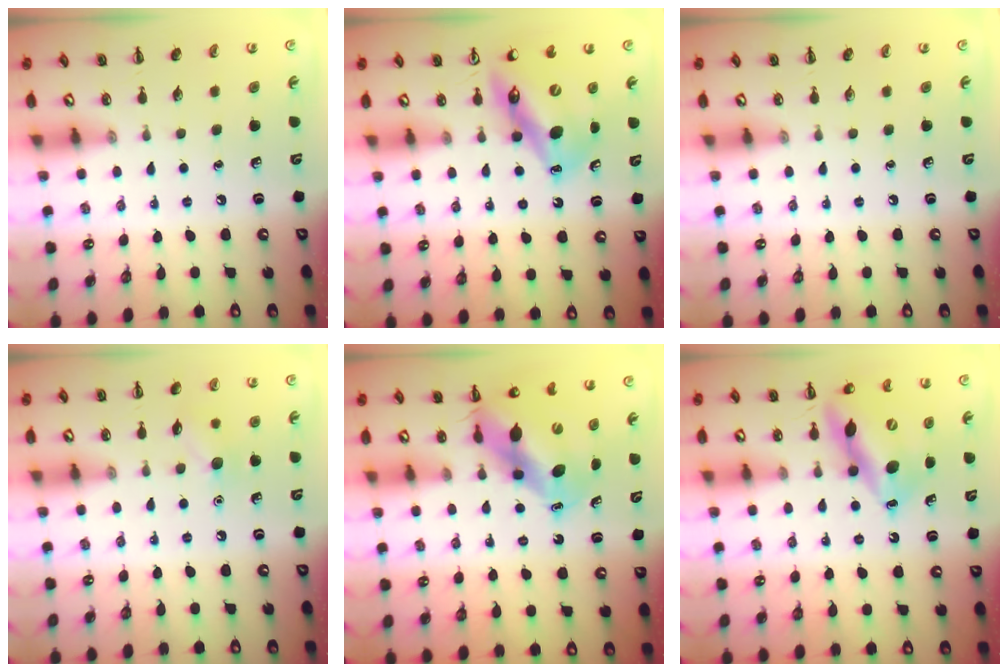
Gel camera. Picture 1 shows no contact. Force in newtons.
{"total": 13.8, "press": 13.1, "slide": 4.2}
{"total": 0.0}
{"total": 8.3, "press": 8.1, "slide": 1.8}
{"total": 10.9, "press": 10.5, "slide": 2.7}
{"total": 14.1, "press": 13.5, "slide": 3.9}